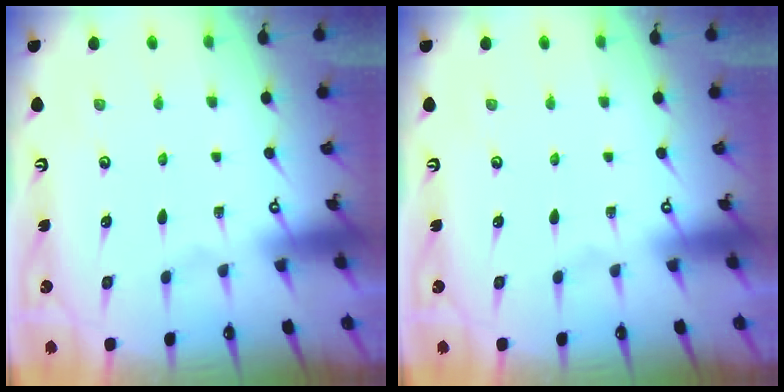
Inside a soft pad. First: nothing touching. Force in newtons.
{"total": 0.0}